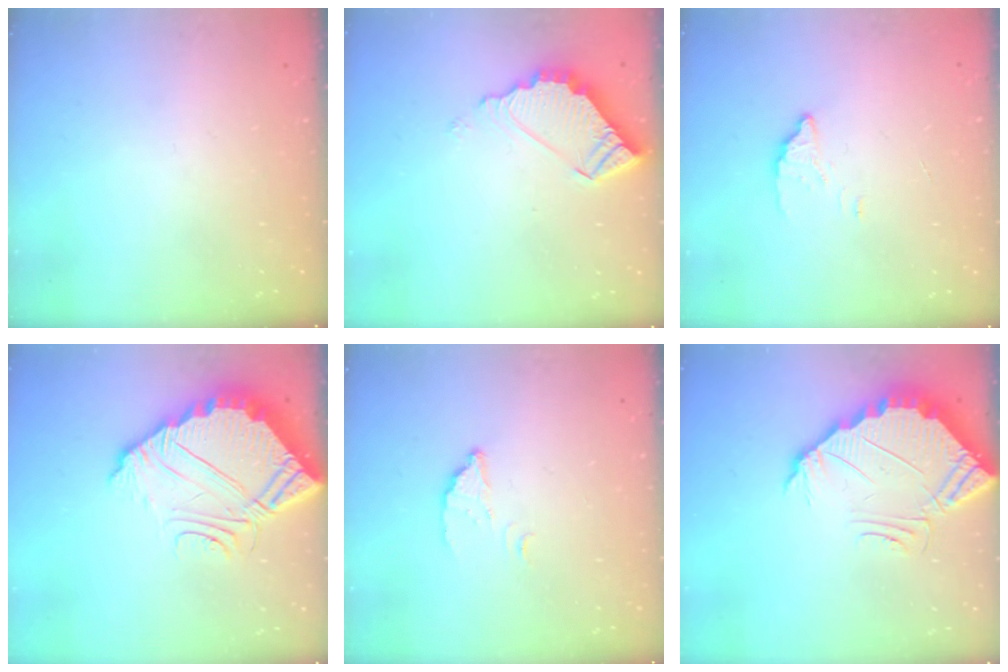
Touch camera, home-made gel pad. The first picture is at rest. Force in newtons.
{"total": 7.9, "press": 7.9, "slide": 0.3}
{"total": 1.9, "press": 1.9, "slide": 0.0}
{"total": 10.6, "press": 10.6, "slide": 0.6}
{"total": 2.7, "press": 2.7, "slide": 0.3}
{"total": 5.0, "press": 5.0, "slide": 0.3}